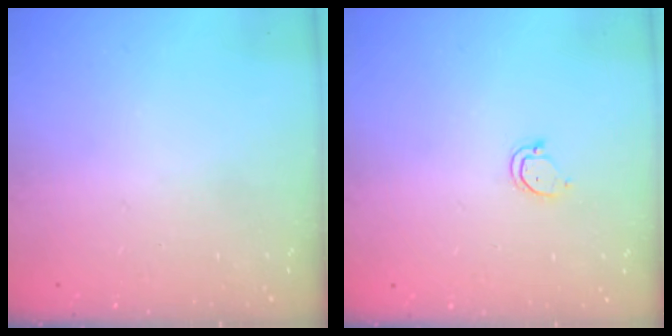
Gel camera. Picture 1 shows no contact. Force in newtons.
{"total": 3.4, "press": 3.4, "slide": 0.2}